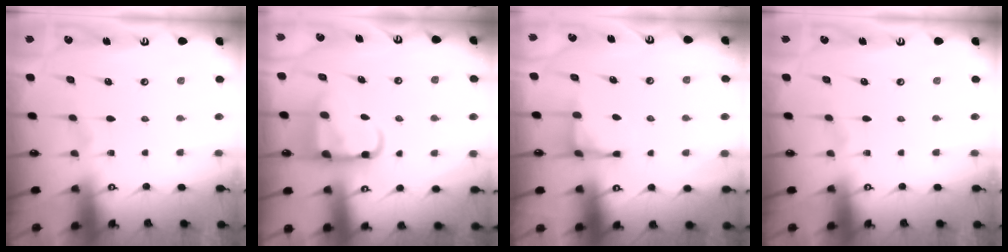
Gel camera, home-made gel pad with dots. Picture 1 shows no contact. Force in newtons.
{"total": 10.6, "press": 10.5, "slide": 1.6}
{"total": 4.4, "press": 4.3, "slide": 0.7}
{"total": 0.0}